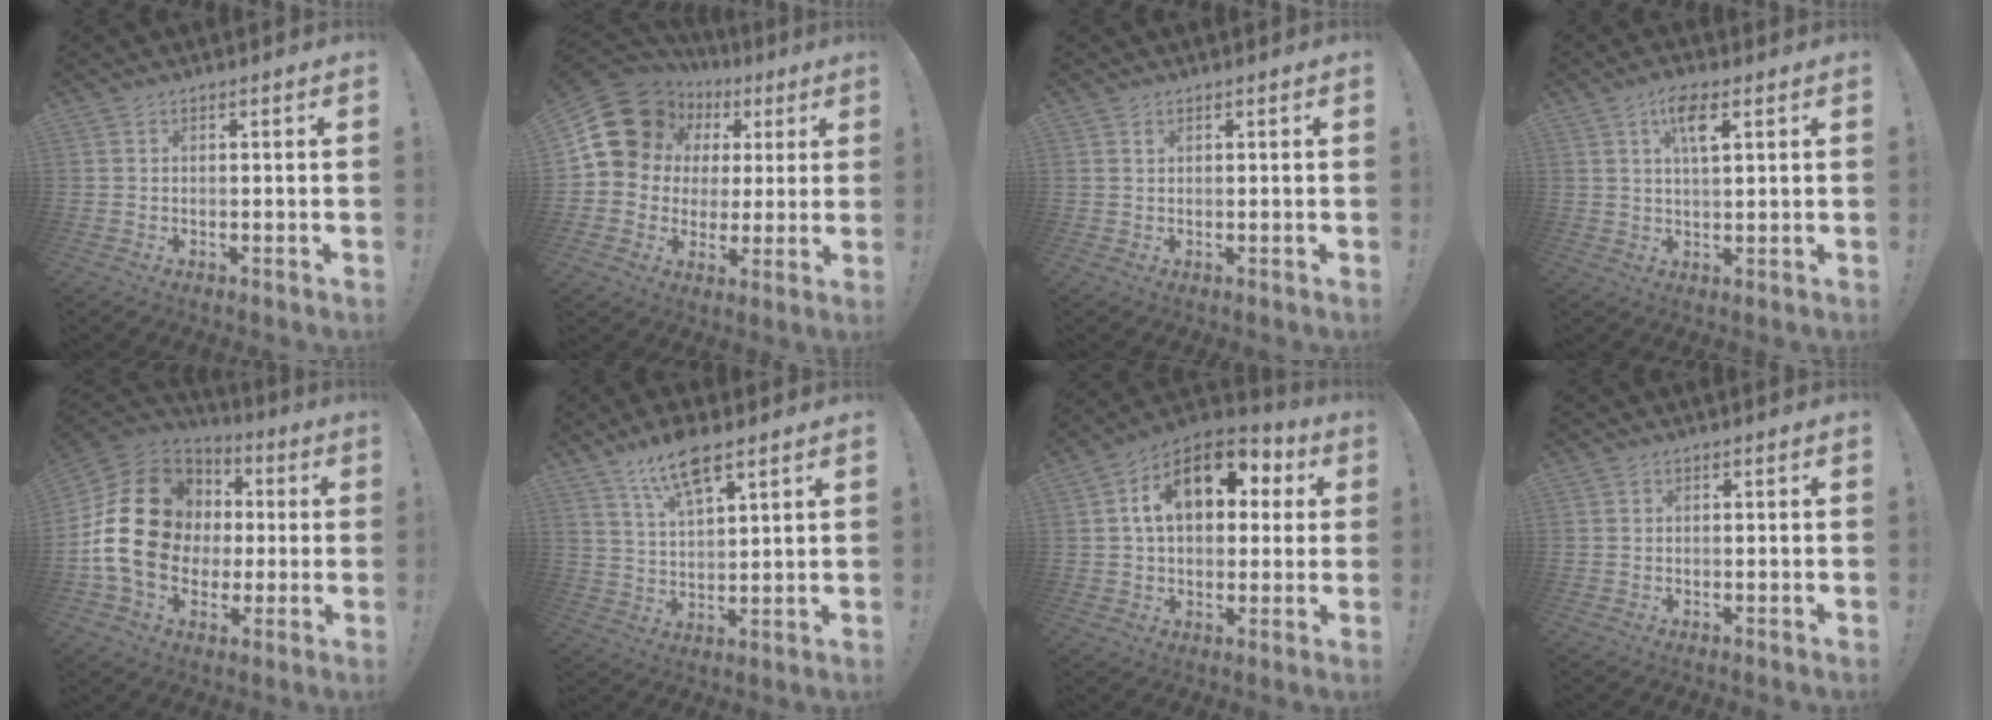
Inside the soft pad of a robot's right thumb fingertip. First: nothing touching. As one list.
[{"total": 17.6, "force": [7.1, 13.9, 8.1], "torque": [-0.117, -0.031, 0.151]}, {"total": 0.7, "force": [0.5, 0.4, 0.3], "torque": [0.001, -0.002, 0.007]}, {"total": 6.5, "force": [2.9, 2.3, 5.4], "torque": [-0.091, -0.003, 0.046]}, {"total": 22.9, "force": [1.1, 18.6, 13.3], "torque": [-0.225, 0.009, 0.046]}, {"total": 11.0, "force": [7.4, 3.7, 7.2], "torque": [-0.129, -0.028, 0.132]}, {"total": 16.7, "force": [5.5, 10.6, 11.8], "torque": [-0.177, -0.006, 0.096]}, {"total": 0.0}]